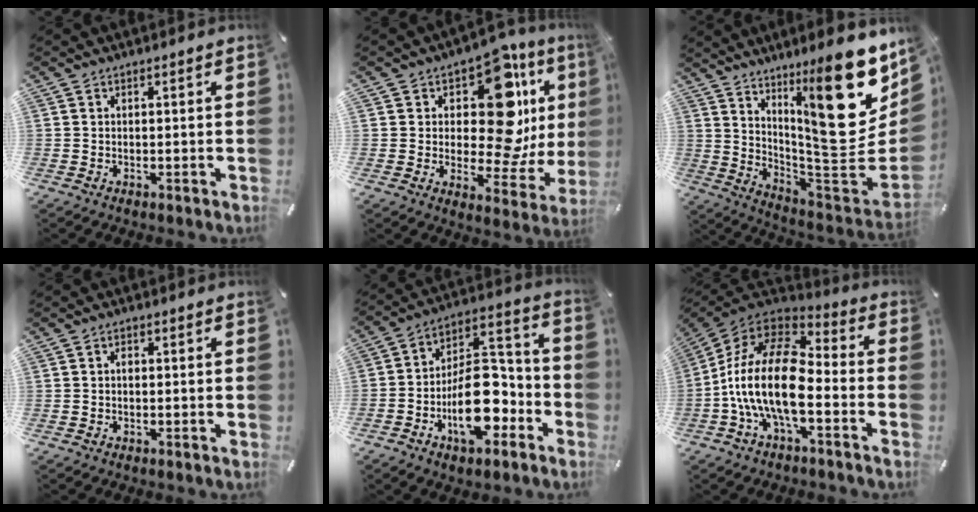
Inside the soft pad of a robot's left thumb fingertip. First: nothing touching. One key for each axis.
{"total": 19.4, "fx": 7.1, "fy": 9.8, "fz": 15.2, "tx": -0.209, "ty": -0.060, "tz": 0.110}
{"total": 28.0, "fx": 12.6, "fy": 9.4, "fz": 23.2, "tx": -0.309, "ty": -0.116, "tz": 0.212}
{"total": 0.7, "fx": -0.1, "fy": 0.5, "fz": 0.5, "tx": -0.011, "ty": 0.002, "tz": -0.002}
{"total": 18.6, "fx": -6.7, "fy": 11.3, "fz": 13.1, "tx": -0.187, "ty": 0.028, "tz": -0.107}
{"total": 20.8, "fx": -5.3, "fy": 10.3, "fz": 17.3, "tx": -0.358, "ty": 0.028, "tz": -0.091}